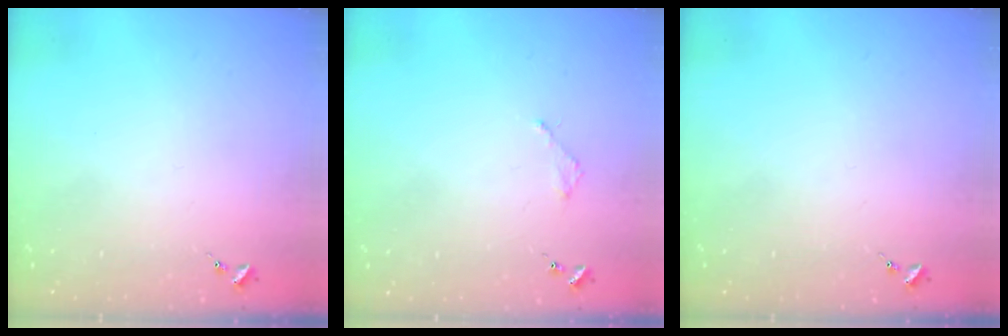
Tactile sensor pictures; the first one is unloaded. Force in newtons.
{"total": 2.0, "press": 2.0, "slide": 0.3}
{"total": 0.0}